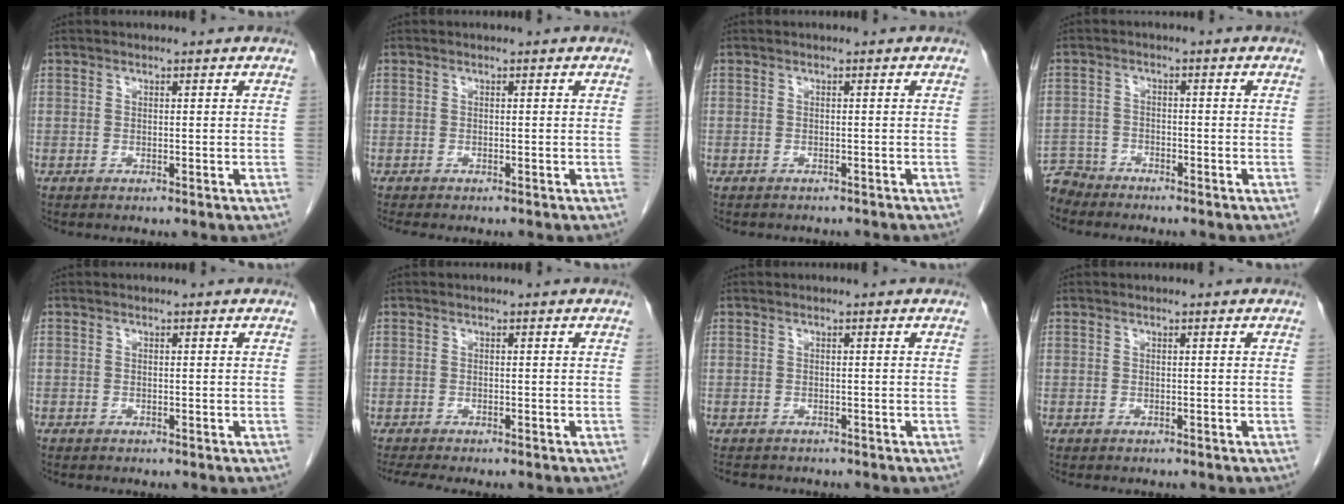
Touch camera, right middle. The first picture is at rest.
{"total": 3.4, "force": [-2.9, 0.8, 1.5], "torque": [-0.021, -0.009, -0.036]}
{"total": 3.9, "force": [-3.5, 1.3, 1.1], "torque": [-0.016, -0.001, -0.040]}
{"total": 4.5, "force": [-4.3, 1.2, -0.8], "torque": [0.015, -0.008, -0.084]}
{"total": 0.6, "force": [-0.5, 0.3, 0.1], "torque": [-0.008, 0.002, -0.010]}
{"total": 6.1, "force": [-5.3, 1.0, 3.0], "torque": [-0.042, -0.010, -0.078]}
{"total": 4.9, "force": [-4.2, 1.9, 1.5], "torque": [-0.023, -0.004, -0.054]}
{"total": 1.7, "force": [-1.6, 0.6, 0.6], "torque": [-0.015, -0.005, -0.017]}